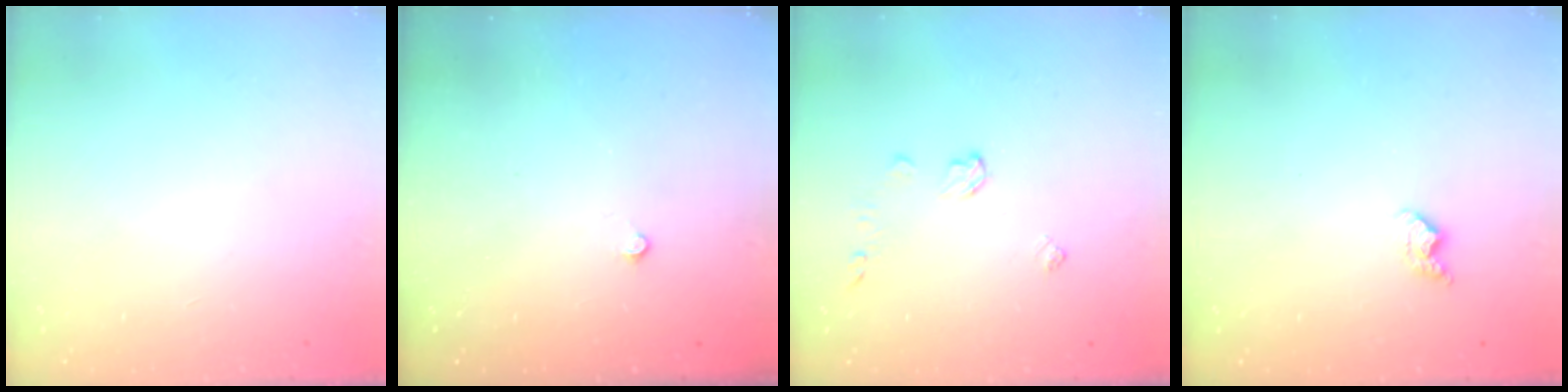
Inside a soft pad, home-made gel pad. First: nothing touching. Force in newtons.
{"total": 2.0, "press": 1.9, "slide": 0.3}
{"total": 6.1, "press": 6.1, "slide": 0.7}
{"total": 4.9, "press": 4.8, "slide": 0.8}